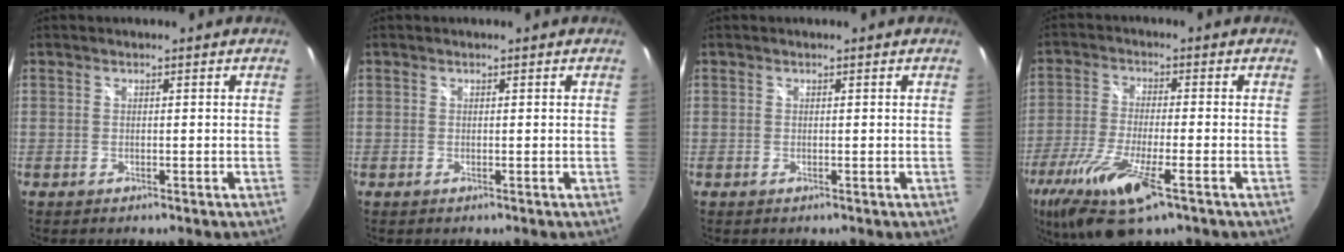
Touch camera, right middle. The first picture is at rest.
{"total": 0.0}
{"total": 0.0}
{"total": 14.5, "force": [-8.0, 3.4, 11.6], "torque": [-0.246, -0.046, -0.150]}